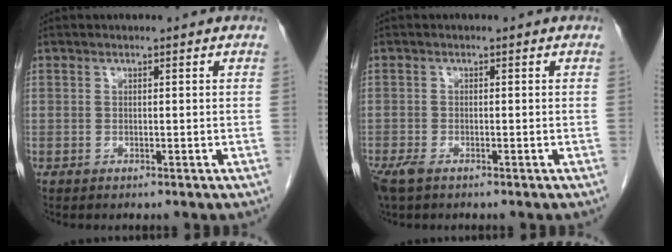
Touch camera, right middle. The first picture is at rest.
{"total": 3.2, "force": [-2.2, 1.2, 2.0], "torque": [-0.049, -0.010, -0.037]}